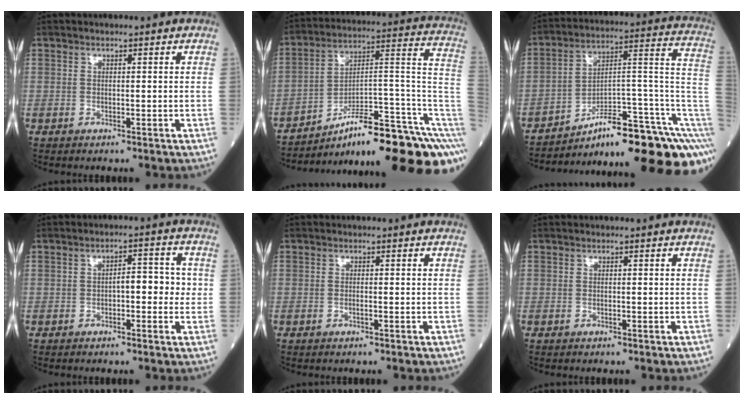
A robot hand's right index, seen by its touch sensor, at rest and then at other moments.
{"total": 22.3, "force": [-13.7, 2.7, 17.4], "torque": [-0.150, 0.059, -0.202]}
{"total": 21.9, "force": [-14.7, 2.8, 16.0], "torque": [-0.123, 0.056, -0.210]}
{"total": 4.6, "force": [-0.3, 2.0, 4.2], "torque": [-0.052, 0.019, -0.006]}
{"total": 0.6, "force": [-0.3, 0.0, 0.5], "torque": [-0.011, 0.000, -0.005]}
{"total": 0.0}